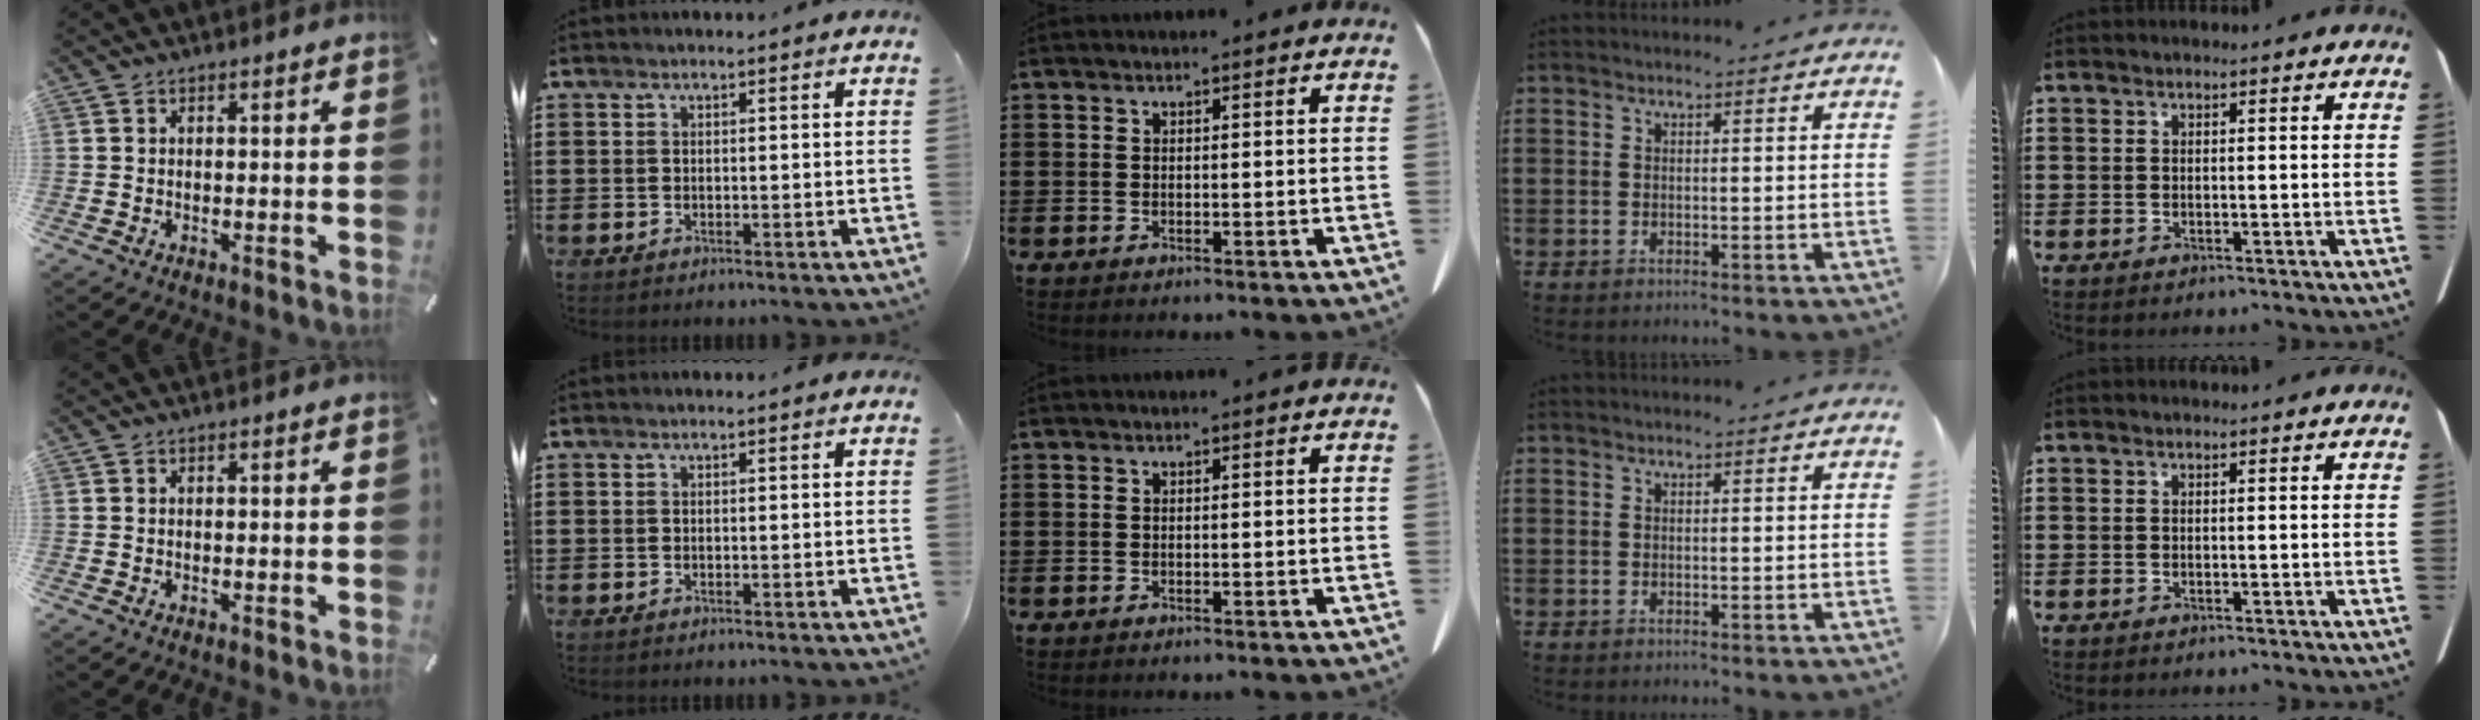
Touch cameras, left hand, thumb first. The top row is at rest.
{}